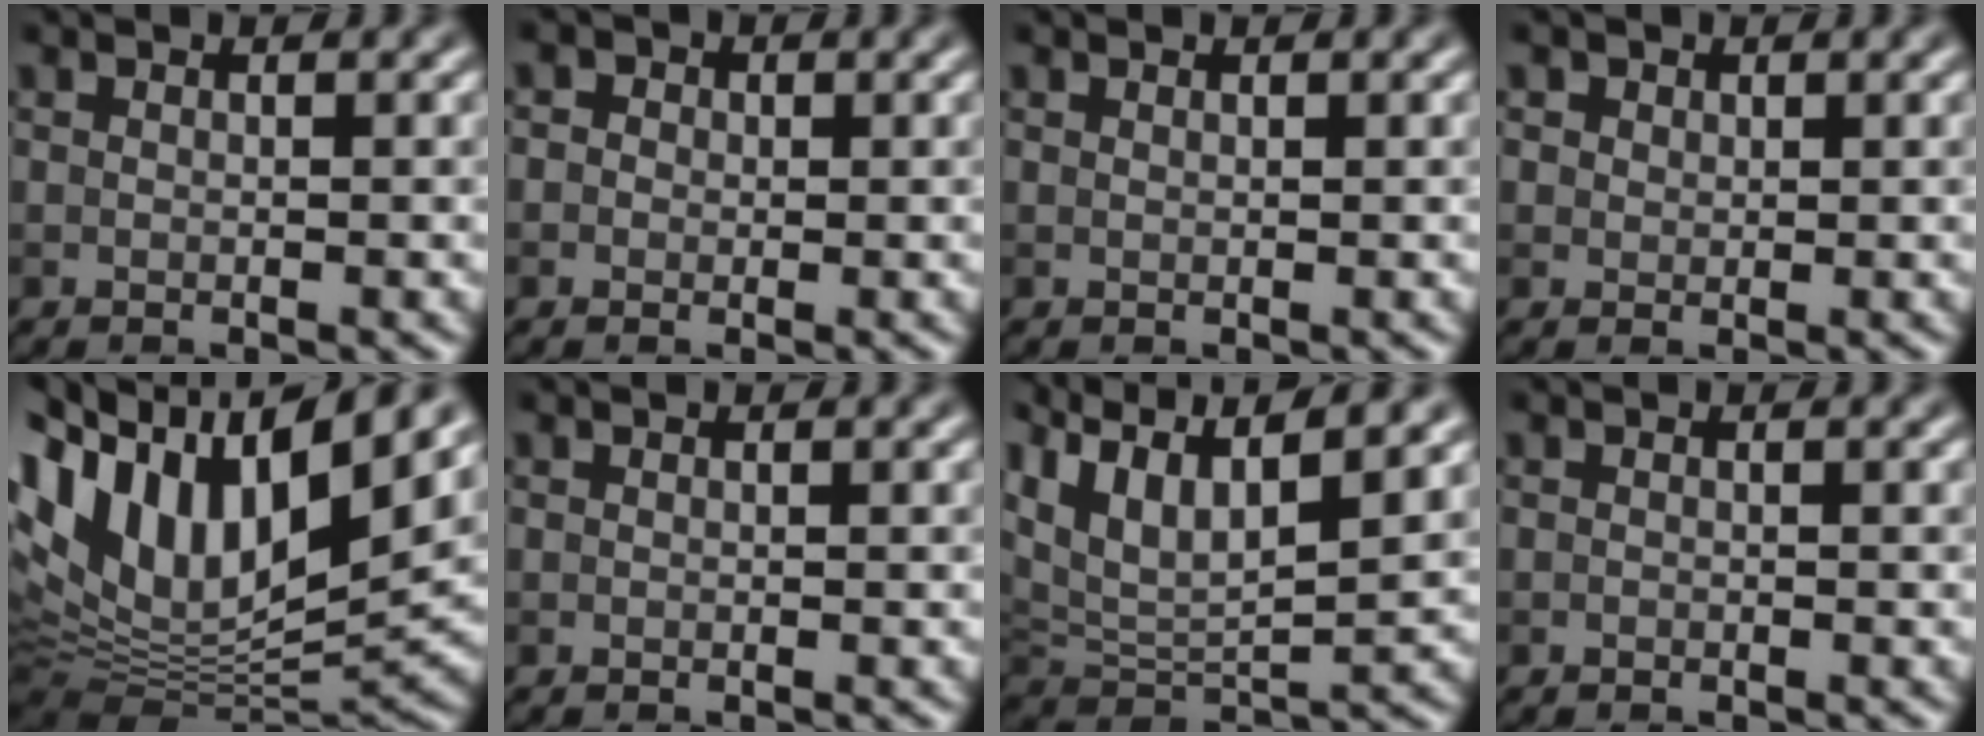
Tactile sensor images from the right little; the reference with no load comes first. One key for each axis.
{"total": 2.3, "fx": 0.9, "fy": 1.9, "fz": 1.0, "tx": 0.000, "ty": 0.012, "tz": -0.014}
{"total": 0.0}
{"total": 2.0, "fx": 1.1, "fy": 1.5, "fz": 0.7, "tx": -0.015, "ty": 0.005, "tz": 0.014}
{"total": 14.7, "fx": 5.8, "fy": 7.5, "fz": 11.3, "tx": -0.219, "ty": 0.018, "tz": 0.108}
{"total": 0.0}
{"total": 9.0, "fx": 5.7, "fy": 3.2, "fz": 6.2, "tx": -0.139, "ty": 0.021, "tz": 0.099}
{"total": 0.0}